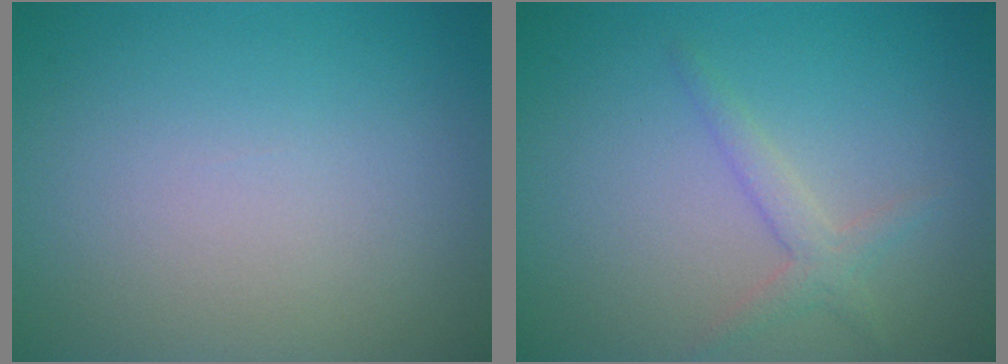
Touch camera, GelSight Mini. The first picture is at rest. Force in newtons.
{"total": 1.8, "press": 1.8, "slide": 0.1}